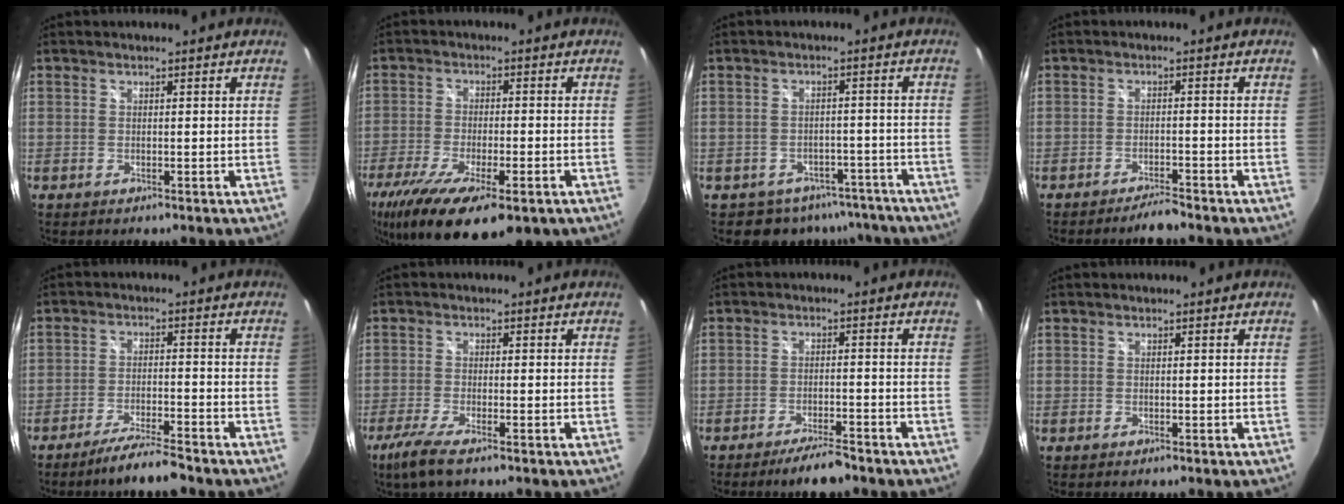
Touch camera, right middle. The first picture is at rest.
{"total": 18.7, "force": [-11.4, 6.2, 13.5], "torque": [-0.269, -0.070, -0.180]}
{"total": 8.1, "force": [-6.5, 4.7, 1.1], "torque": [-0.024, 0.011, -0.082]}
{"total": 3.2, "force": [-3.0, 0.3, 1.1], "torque": [-0.035, -0.005, -0.052]}
{"total": 6.8, "force": [-5.9, 0.1, 3.2], "torque": [-0.073, -0.004, -0.100]}
{"total": 5.6, "force": [-3.7, 0.5, 4.2], "torque": [-0.102, -0.018, -0.072]}
{"total": 5.5, "force": [-4.7, 0.8, 2.8], "torque": [-0.063, -0.003, -0.079]}
{"total": 0.0}